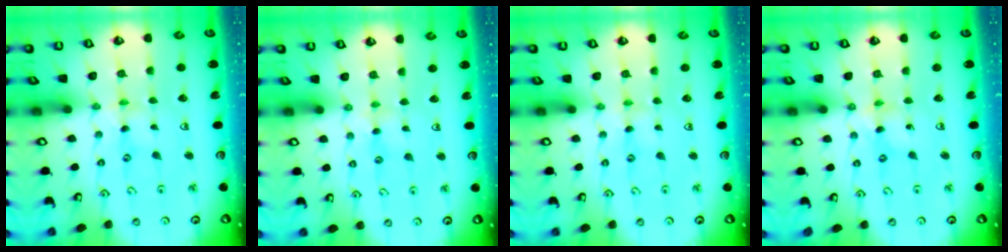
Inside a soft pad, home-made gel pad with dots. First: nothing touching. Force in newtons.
{"total": 3.9, "press": 3.9, "slide": 0.6}
{"total": 2.6, "press": 2.5, "slide": 0.4}
{"total": 2.9, "press": 2.8, "slide": 0.2}